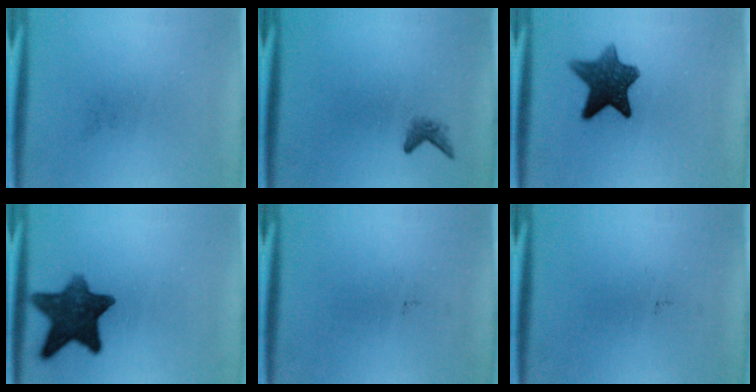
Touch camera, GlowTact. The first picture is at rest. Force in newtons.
{"total": 1.4}
{"total": 9.3}
{"total": 11.5}
{"total": 0.0}
{"total": 0.0}